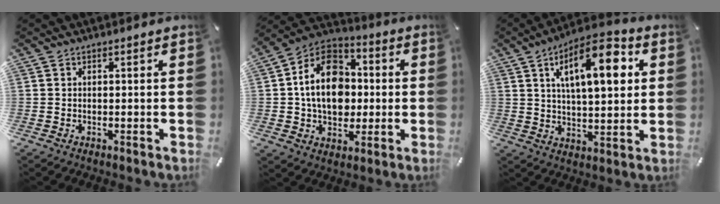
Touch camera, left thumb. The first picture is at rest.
{"total": 16.4, "force": [-0.2, 13.0, 10.1], "torque": [-0.184, 0.017, -0.006]}
{"total": 16.0, "force": [6.2, 6.8, 13.1], "torque": [-0.190, -0.017, 0.096]}